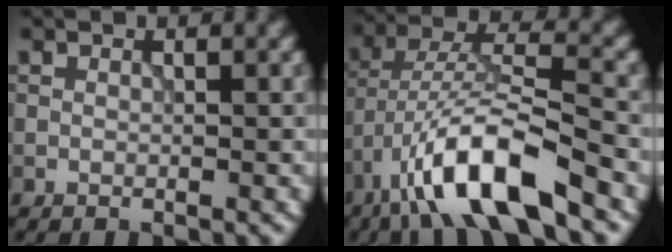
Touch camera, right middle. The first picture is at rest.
{"total": 9.7, "force": [-5.4, 2.5, 7.7], "torque": [-0.135, 0.014, -0.100]}